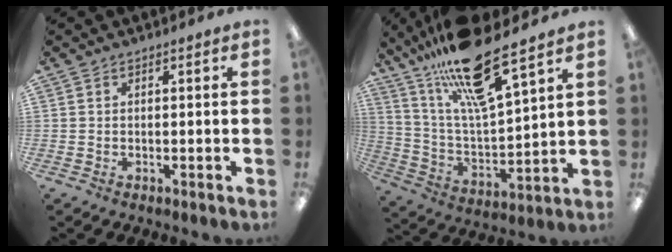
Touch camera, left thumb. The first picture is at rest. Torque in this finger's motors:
{"motor_torque": [0.52, 0.34, 1.55, -1.22, 0.34]}